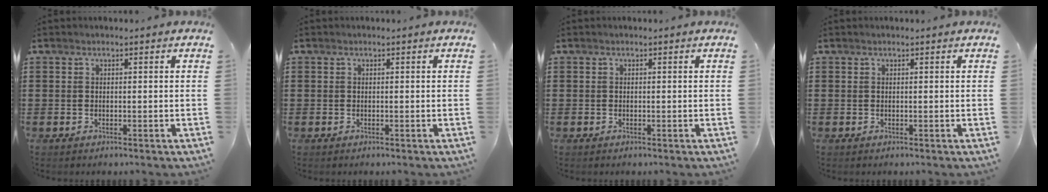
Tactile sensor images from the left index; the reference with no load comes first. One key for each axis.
{"total": 0.0}
{"total": 0.0}
{"total": 0.0}